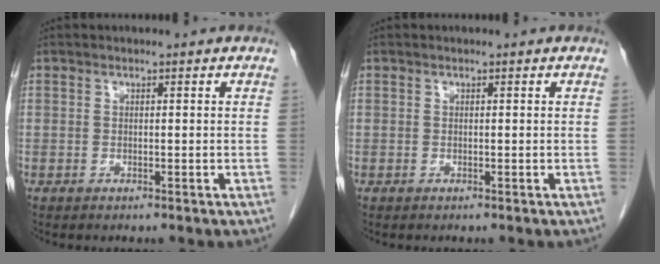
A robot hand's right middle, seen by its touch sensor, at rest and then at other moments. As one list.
[{"total": 0.0}]